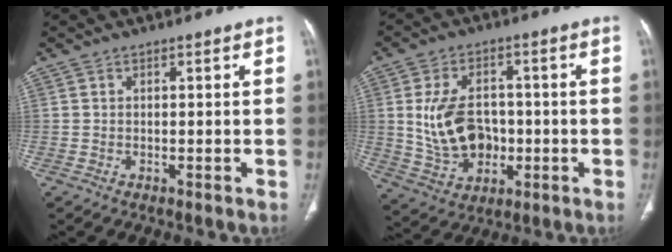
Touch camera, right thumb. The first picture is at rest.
{"total": 12.6, "force": [-0.4, 9.0, 8.8], "torque": [-0.135, 0.008, 0.007]}